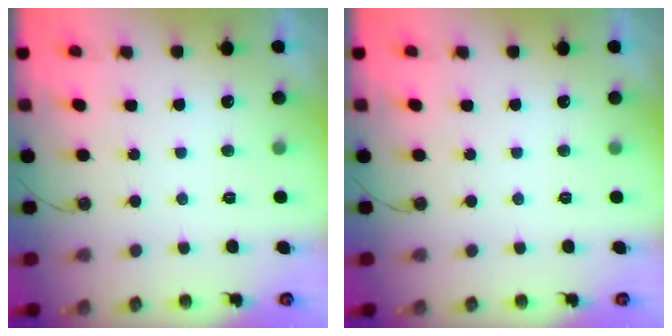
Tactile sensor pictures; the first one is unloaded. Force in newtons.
{"total": 0.0}